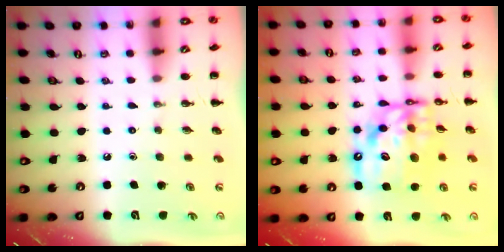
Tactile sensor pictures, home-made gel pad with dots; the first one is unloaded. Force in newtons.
{"total": 15.5, "press": 15.0, "slide": 3.9}